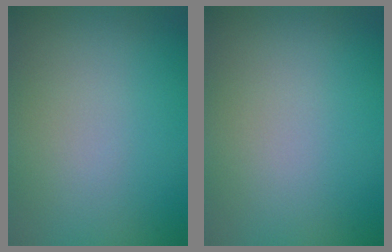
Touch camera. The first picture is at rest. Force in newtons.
{"total": 0.0}